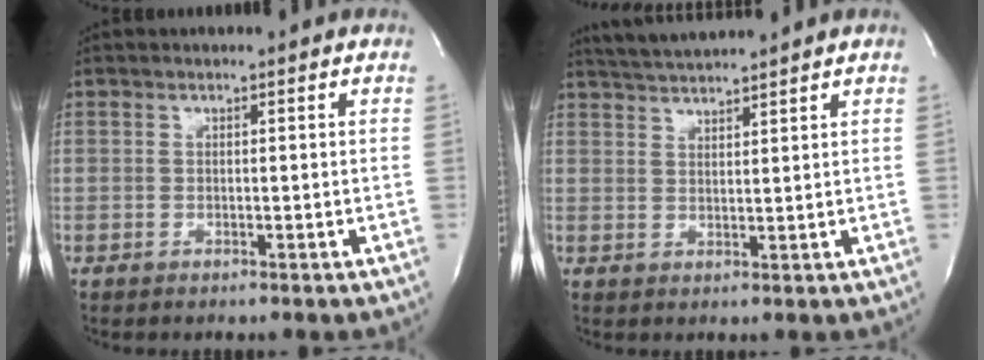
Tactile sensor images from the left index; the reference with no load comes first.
{"total": 5.6, "force": [5.3, -0.8, 1.6], "torque": [-0.034, 0.018, 0.097]}